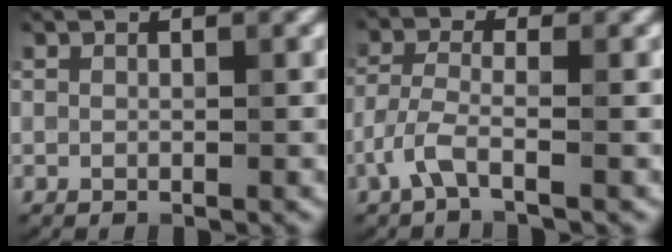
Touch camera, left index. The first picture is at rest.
{"total": 2.9, "force": [-1.8, 0.6, 2.2], "torque": [-0.054, 0.003, -0.045]}